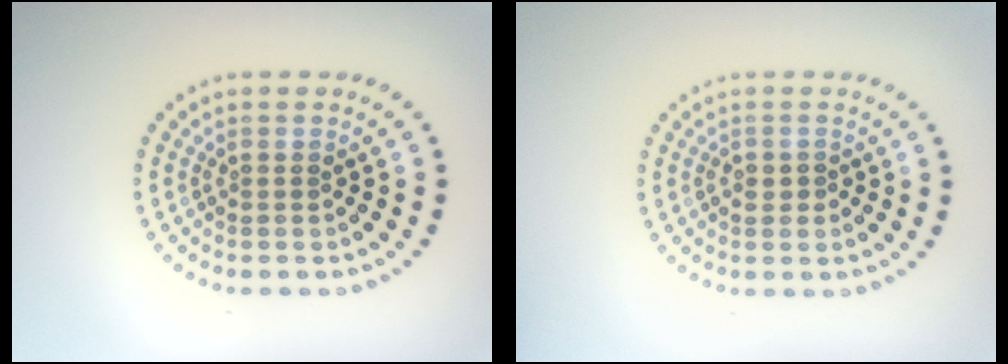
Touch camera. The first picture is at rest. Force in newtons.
{"total": 0.7, "press": 0.6, "slide": 0.3}